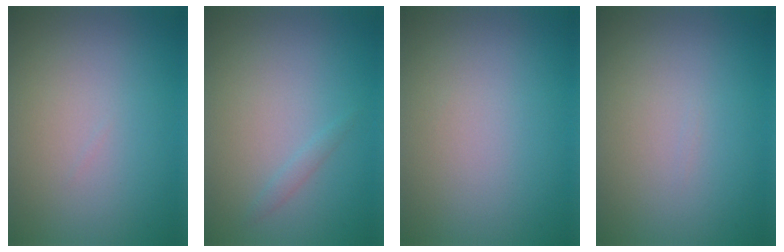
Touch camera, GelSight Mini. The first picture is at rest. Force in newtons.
{"total": 0.7, "press": 0.7, "slide": 0.0}
{"total": 0.0}
{"total": 0.0}